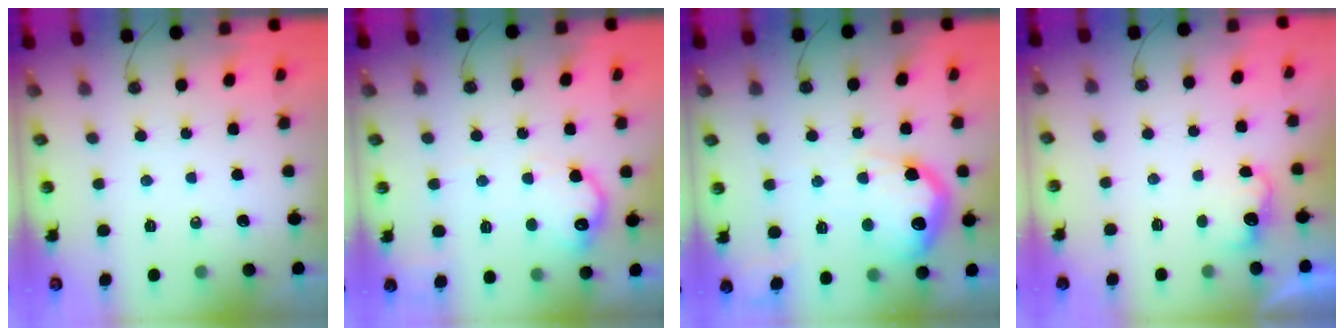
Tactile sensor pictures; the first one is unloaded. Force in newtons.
{"total": 13.1, "press": 13.1, "slide": 0.7}
{"total": 18.2, "press": 18.2, "slide": 1.6}
{"total": 3.4, "press": 3.3, "slide": 1.0}